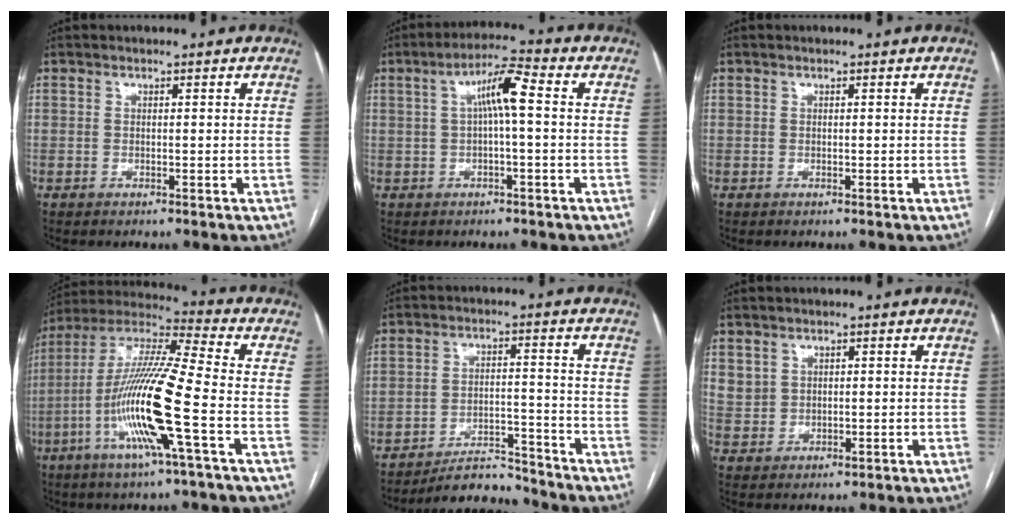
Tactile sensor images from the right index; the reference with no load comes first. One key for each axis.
{"total": 6.4, "fx": 0.8, "fy": 0.6, "fz": 6.3, "tx": -0.110, "ty": 0.022, "tz": 0.011}
{"total": 0.0}
{"total": 17.1, "fx": -5.1, "fy": 0.0, "fz": 16.3, "tx": -0.329, "ty": -0.009, "tz": -0.105}
{"total": 7.0, "fx": -6.9, "fy": 1.1, "fz": 0.4, "tx": -0.001, "ty": 0.009, "tz": -0.115}
{"total": 3.7, "fx": 1.8, "fy": 3.2, "fz": 0.7, "tx": -0.010, "ty": 0.002, "tz": 0.042}